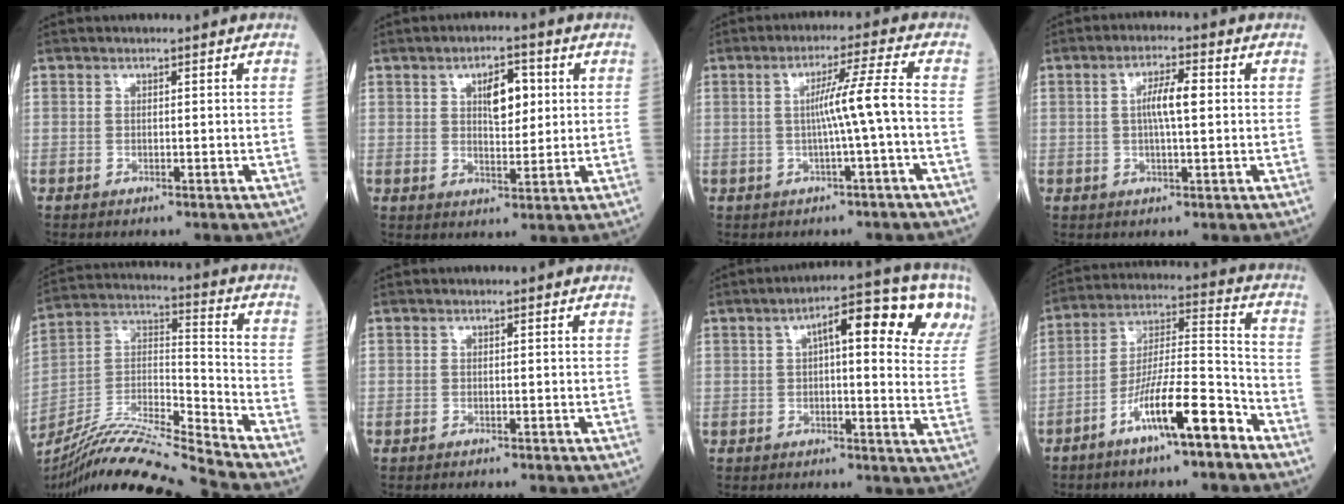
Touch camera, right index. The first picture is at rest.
{"total": 5.7, "force": [1.7, 2.4, 4.9], "torque": [-0.078, 0.007, 0.030]}
{"total": 5.9, "force": [-0.8, -1.4, 5.7], "torque": [-0.097, 0.010, -0.012]}
{"total": 4.8, "force": [0.5, 0.8, 4.7], "torque": [-0.085, 0.010, 0.007]}
{"total": 18.5, "force": [-17.2, -2.2, 6.7], "torque": [-0.129, 0.013, -0.310]}
{"total": 0.0}
{"total": 14.8, "force": [6.7, 3.7, 12.7], "torque": [-0.169, 0.031, 0.073]}
{"total": 12.1, "force": [-7.3, 1.2, 9.6], "torque": [-0.173, -0.003, -0.131]}